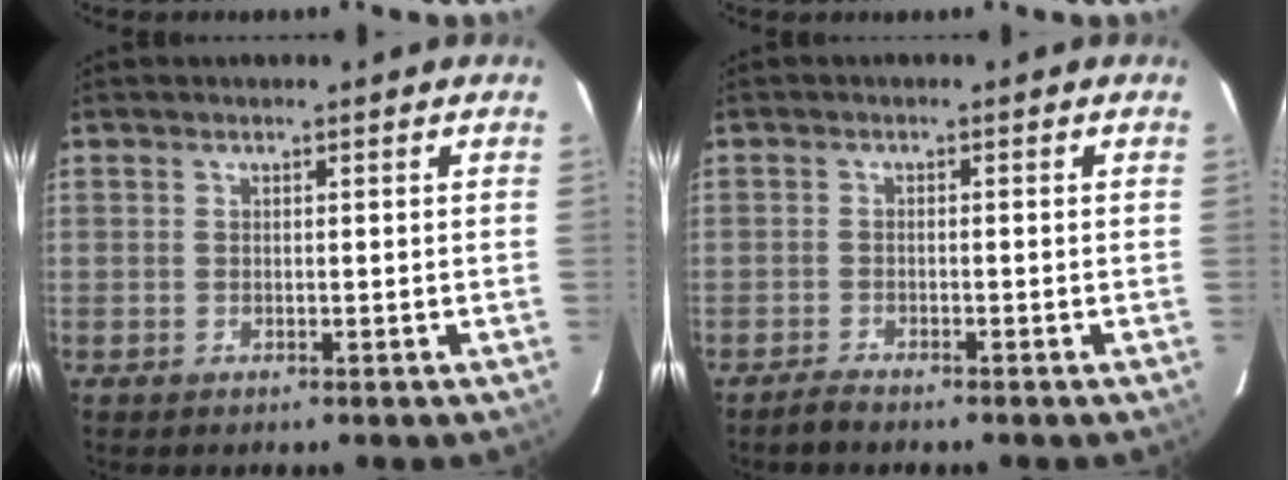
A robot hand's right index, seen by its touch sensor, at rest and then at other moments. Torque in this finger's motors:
{"motor_torque": [0.18, -0.17, 0.09, 0.02]}